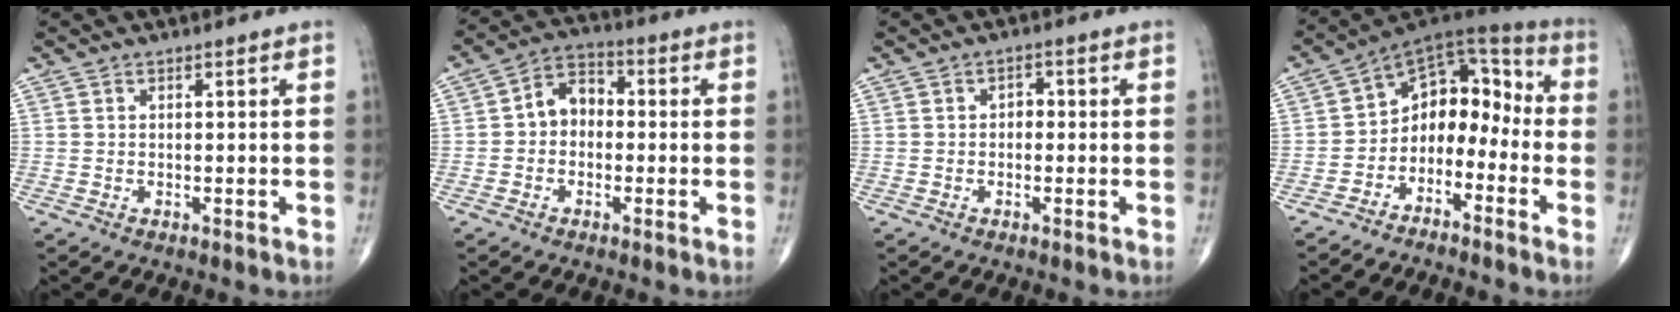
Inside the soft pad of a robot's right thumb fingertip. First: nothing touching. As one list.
[{"total": 6.7, "force": [-0.4, 5.1, 4.2], "torque": [-0.048, 0.026, -0.022]}, {"total": 1.7, "force": [0.0, 1.3, 1.1], "torque": [-0.002, 0.007, -0.007]}, {"total": 12.0, "force": [-4.0, 8.5, 7.5], "torque": [-0.066, 0.091, -0.083]}]